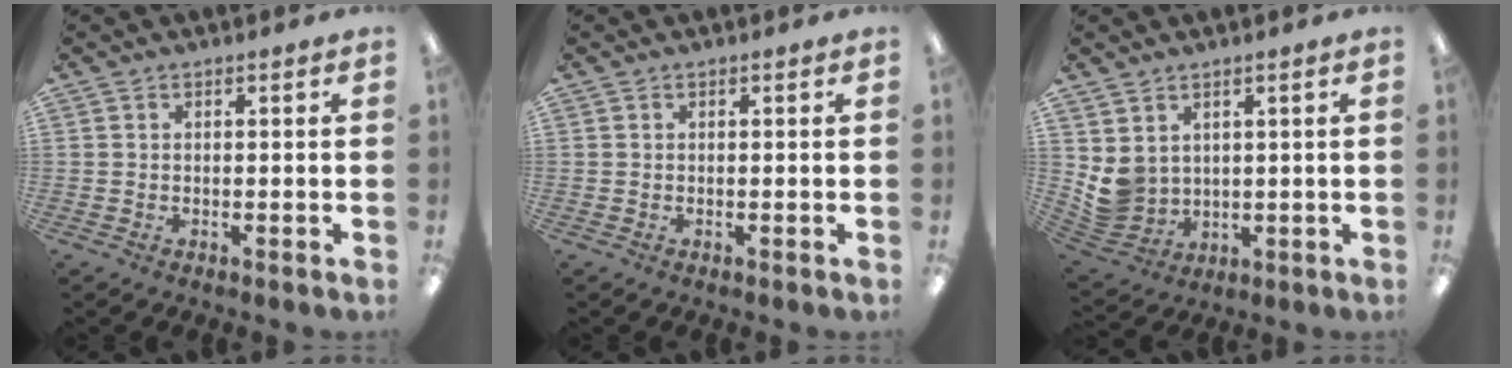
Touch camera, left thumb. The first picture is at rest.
{"total": 0.0}
{"total": 6.3, "force": [2.7, 5.4, 1.7], "torque": [-0.048, -0.016, 0.059]}